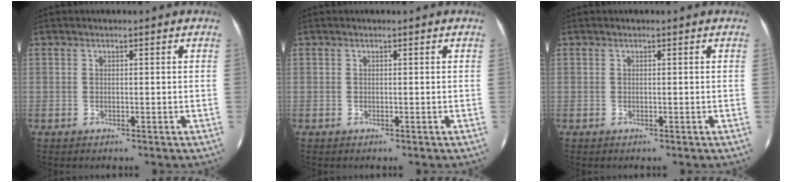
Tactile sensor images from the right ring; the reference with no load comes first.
{"total": 0.0}
{"total": 0.0}